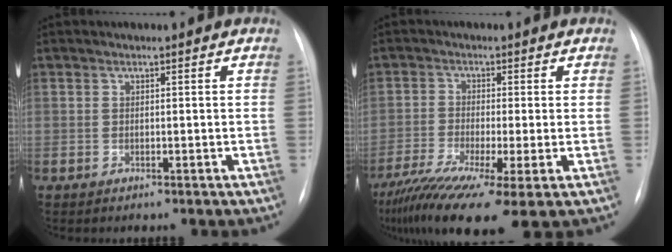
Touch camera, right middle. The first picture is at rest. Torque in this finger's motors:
{"motor_torque": [1.32, -0.82, 0.65, 0.20]}